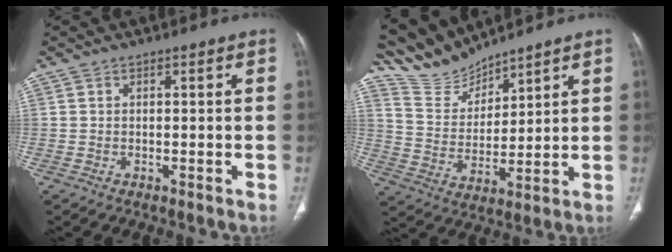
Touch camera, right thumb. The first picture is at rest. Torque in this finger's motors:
{"motor_torque": [0.28, 0.86, 0.71, 1.24, 0.00]}